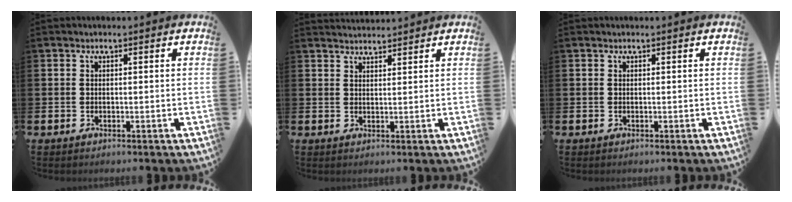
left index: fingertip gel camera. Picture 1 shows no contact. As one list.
[{"total": 2.3, "force": [2.3, 0.3, 0.1], "torque": [0.004, -0.014, 0.040]}, {"total": 0.0}]